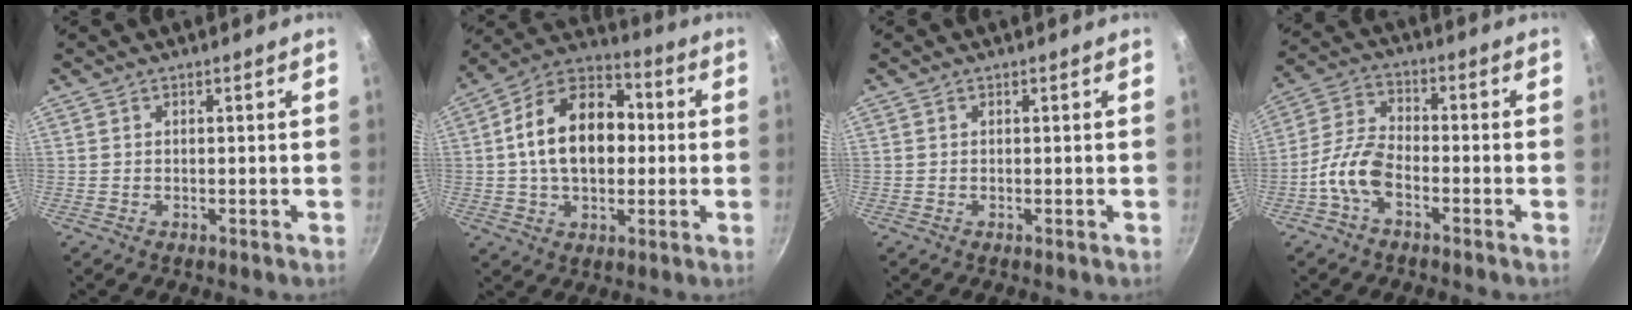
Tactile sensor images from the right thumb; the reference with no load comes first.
{"total": 17.7, "force": [0.8, 12.0, 13.1], "torque": [-0.182, 0.033, -0.003]}
{"total": 0.0}
{"total": 7.6, "force": [-3.6, 3.9, 5.4], "torque": [-0.107, 0.035, -0.080]}